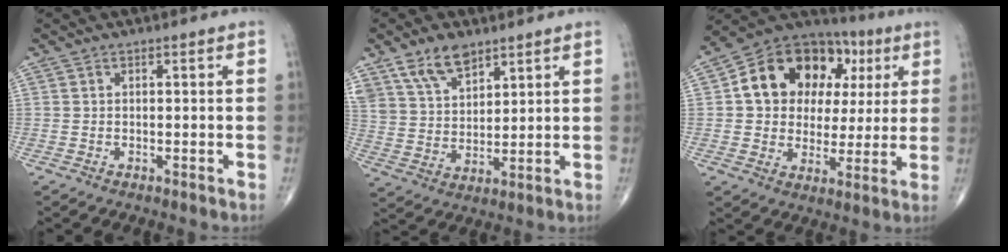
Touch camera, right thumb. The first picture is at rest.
{"total": 9.4, "force": [6.3, 5.0, 4.8], "torque": [-0.073, -0.029, 0.128]}
{"total": 19.9, "force": [5.5, 14.5, 12.5], "torque": [-0.153, 0.025, 0.086]}